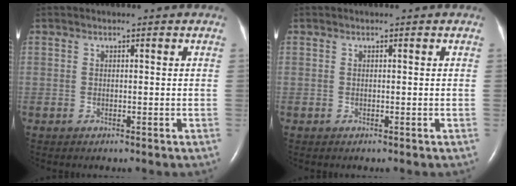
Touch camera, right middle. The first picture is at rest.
{"total": 0.0}